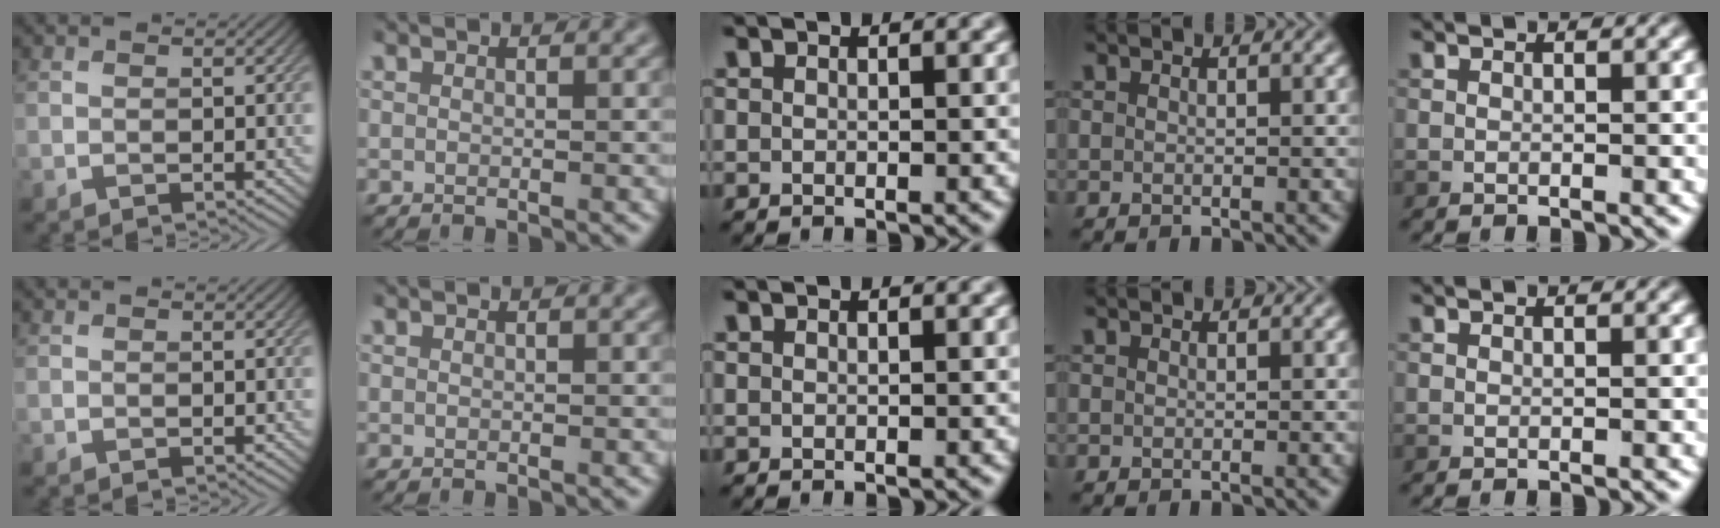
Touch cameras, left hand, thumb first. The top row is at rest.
{}